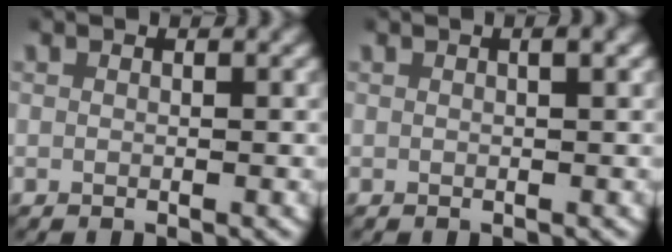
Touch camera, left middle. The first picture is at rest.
{"total": 0.9, "force": [0.4, -0.1, 0.8], "torque": [-0.010, 0.008, 0.006]}